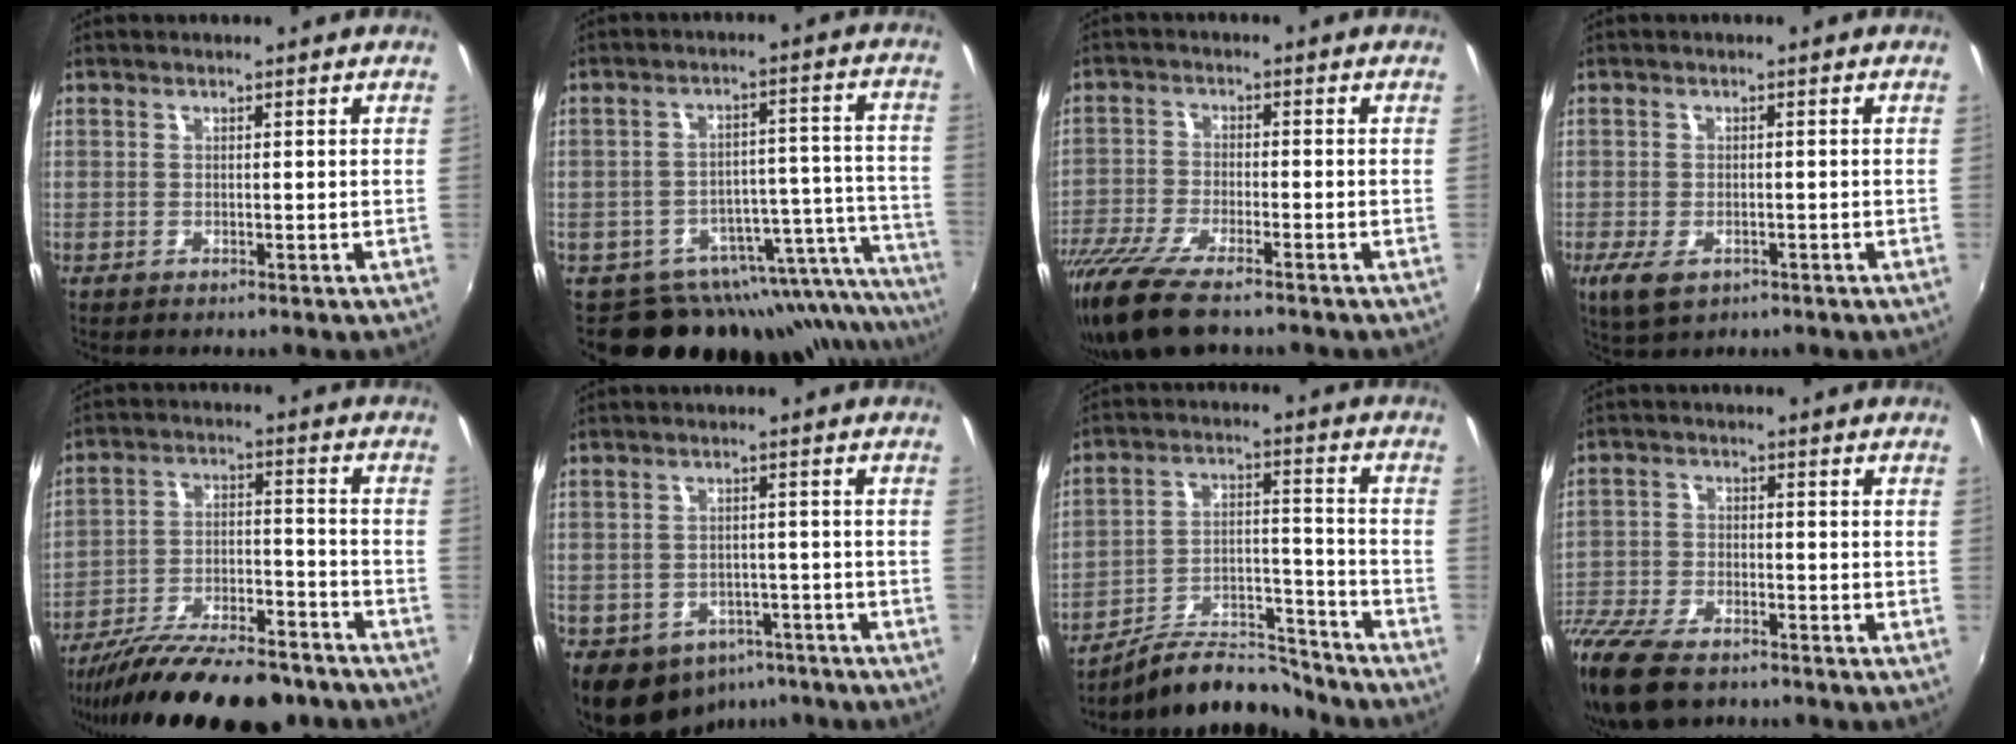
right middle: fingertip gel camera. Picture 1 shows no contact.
{"total": 21.6, "force": [-17.3, 8.9, 9.2], "torque": [-0.087, 0.009, -0.229]}
{"total": 12.6, "force": [-9.7, 3.0, 7.5], "torque": [-0.177, -0.048, -0.184]}
{"total": 5.4, "force": [-2.8, 2.9, 3.6], "torque": [-0.082, -0.019, -0.046]}
{"total": 22.9, "force": [-18.7, 6.4, 11.5], "torque": [-0.205, -0.030, -0.277]}
{"total": 10.8, "force": [-6.3, 7.8, 4.0], "torque": [-0.092, 0.004, -0.068]}
{"total": 12.9, "force": [-11.9, 3.3, 3.7], "torque": [-0.067, 0.027, -0.192]}
{"total": 12.9, "force": [-9.8, 5.1, 6.6], "torque": [-0.165, -0.034, -0.188]}